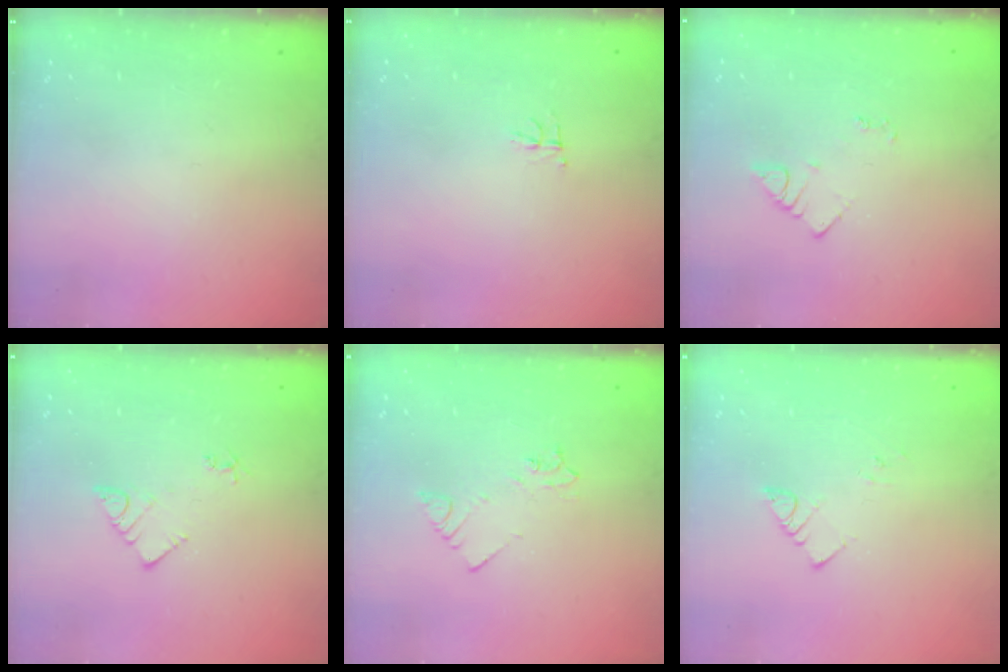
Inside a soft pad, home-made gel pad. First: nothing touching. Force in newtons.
{"total": 2.8, "press": 2.8, "slide": 0.2}
{"total": 3.6, "press": 3.6, "slide": 0.4}
{"total": 6.1, "press": 6.0, "slide": 0.4}
{"total": 3.2, "press": 3.2, "slide": 0.4}
{"total": 2.4, "press": 2.4, "slide": 0.1}